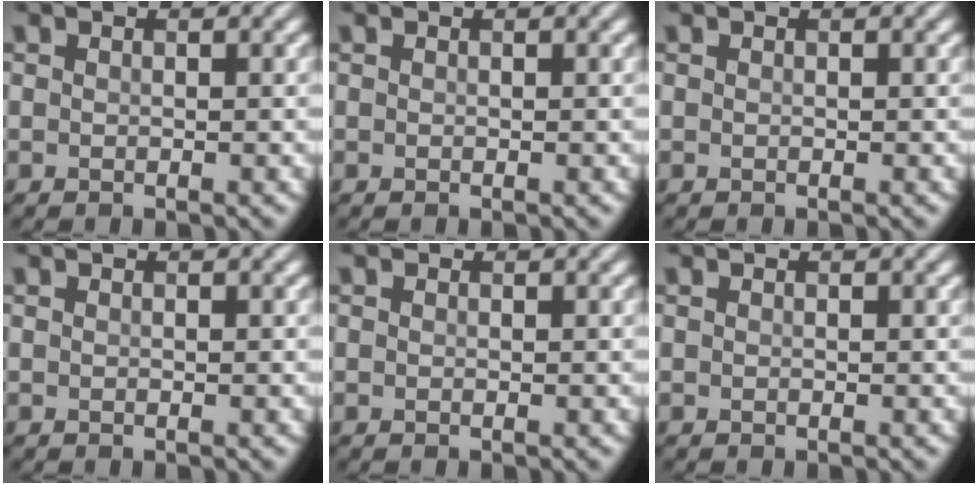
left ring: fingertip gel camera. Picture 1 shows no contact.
{"total": 0.0}
{"total": 0.0}
{"total": 0.0}
{"total": 0.0}
{"total": 0.0}